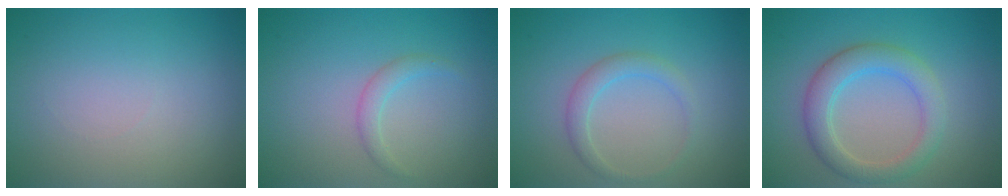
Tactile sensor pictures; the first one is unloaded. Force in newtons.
{"total": 1.3, "press": 1.3, "slide": 0.1}
{"total": 1.8, "press": 1.8, "slide": 0.2}
{"total": 4.0, "press": 4.0, "slide": 0.1}